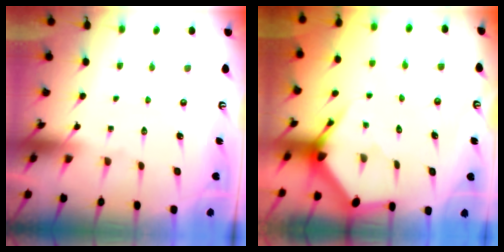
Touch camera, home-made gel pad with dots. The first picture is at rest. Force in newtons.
{"total": 3.4, "press": 3.4, "slide": 0.1}